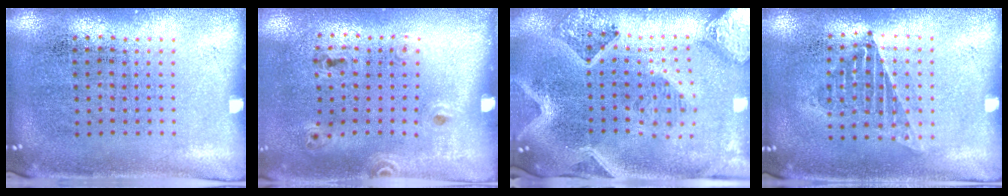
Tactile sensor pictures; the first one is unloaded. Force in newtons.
{"total": 1.3, "press": 0.8, "slide": 1.1}
{"total": 3.0, "press": 2.6, "slide": 1.5}
{"total": 1.2, "press": 1.1, "slide": 0.4}